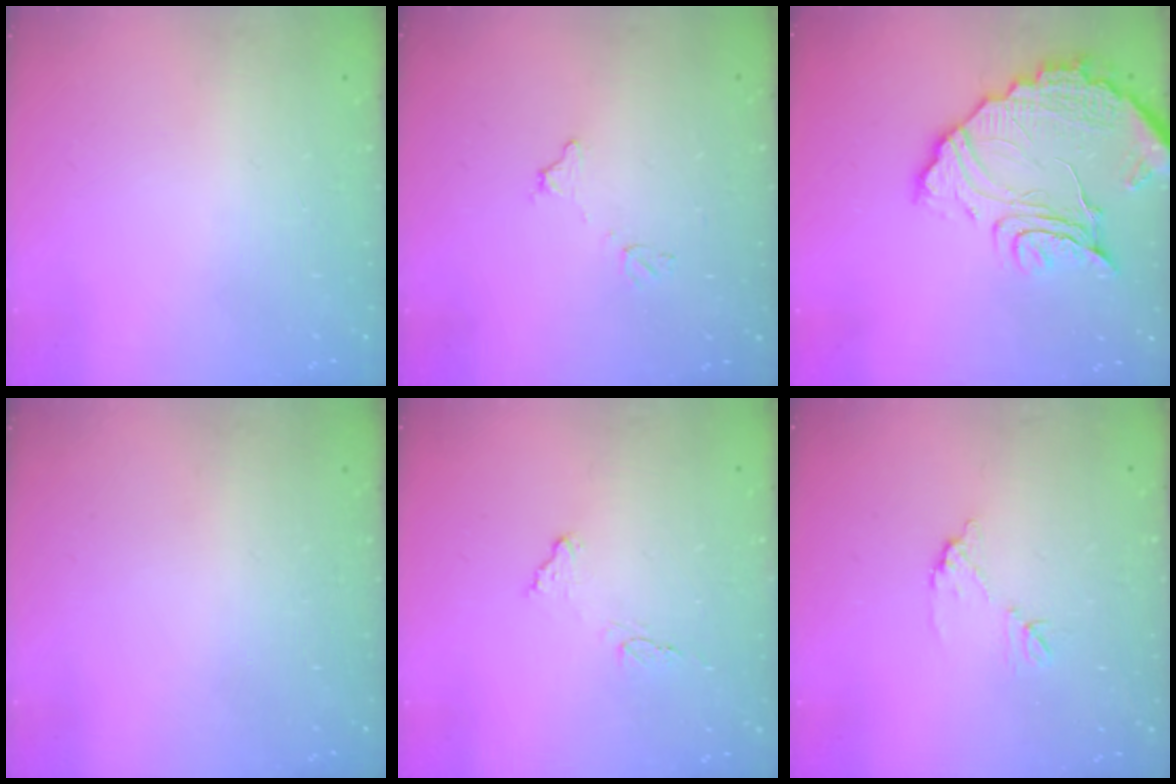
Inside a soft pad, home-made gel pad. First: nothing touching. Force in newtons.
{"total": 7.0, "press": 7.0, "slide": 0.3}
{"total": 15.9, "press": 15.8, "slide": 1.2}
{"total": 0.0}
{"total": 9.6, "press": 9.5, "slide": 0.6}
{"total": 6.5, "press": 6.4, "slide": 0.5}